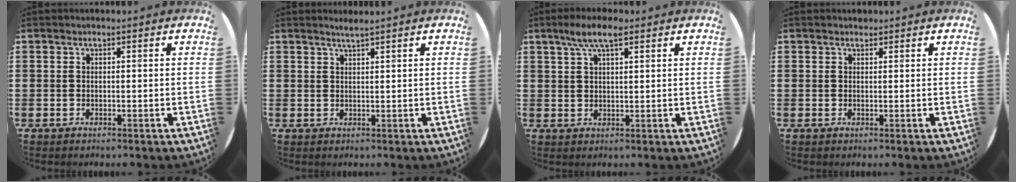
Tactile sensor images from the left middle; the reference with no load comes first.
{"total": 1.5, "force": [1.4, -0.4, 0.5], "torque": [-0.007, 0.001, 0.025]}
{"total": 5.4, "force": [3.4, 1.6, 3.9], "torque": [-0.074, 0.007, 0.057]}
{"total": 0.5, "force": [0.5, 0.2, -0.1], "torque": [0.004, 0.005, 0.008]}